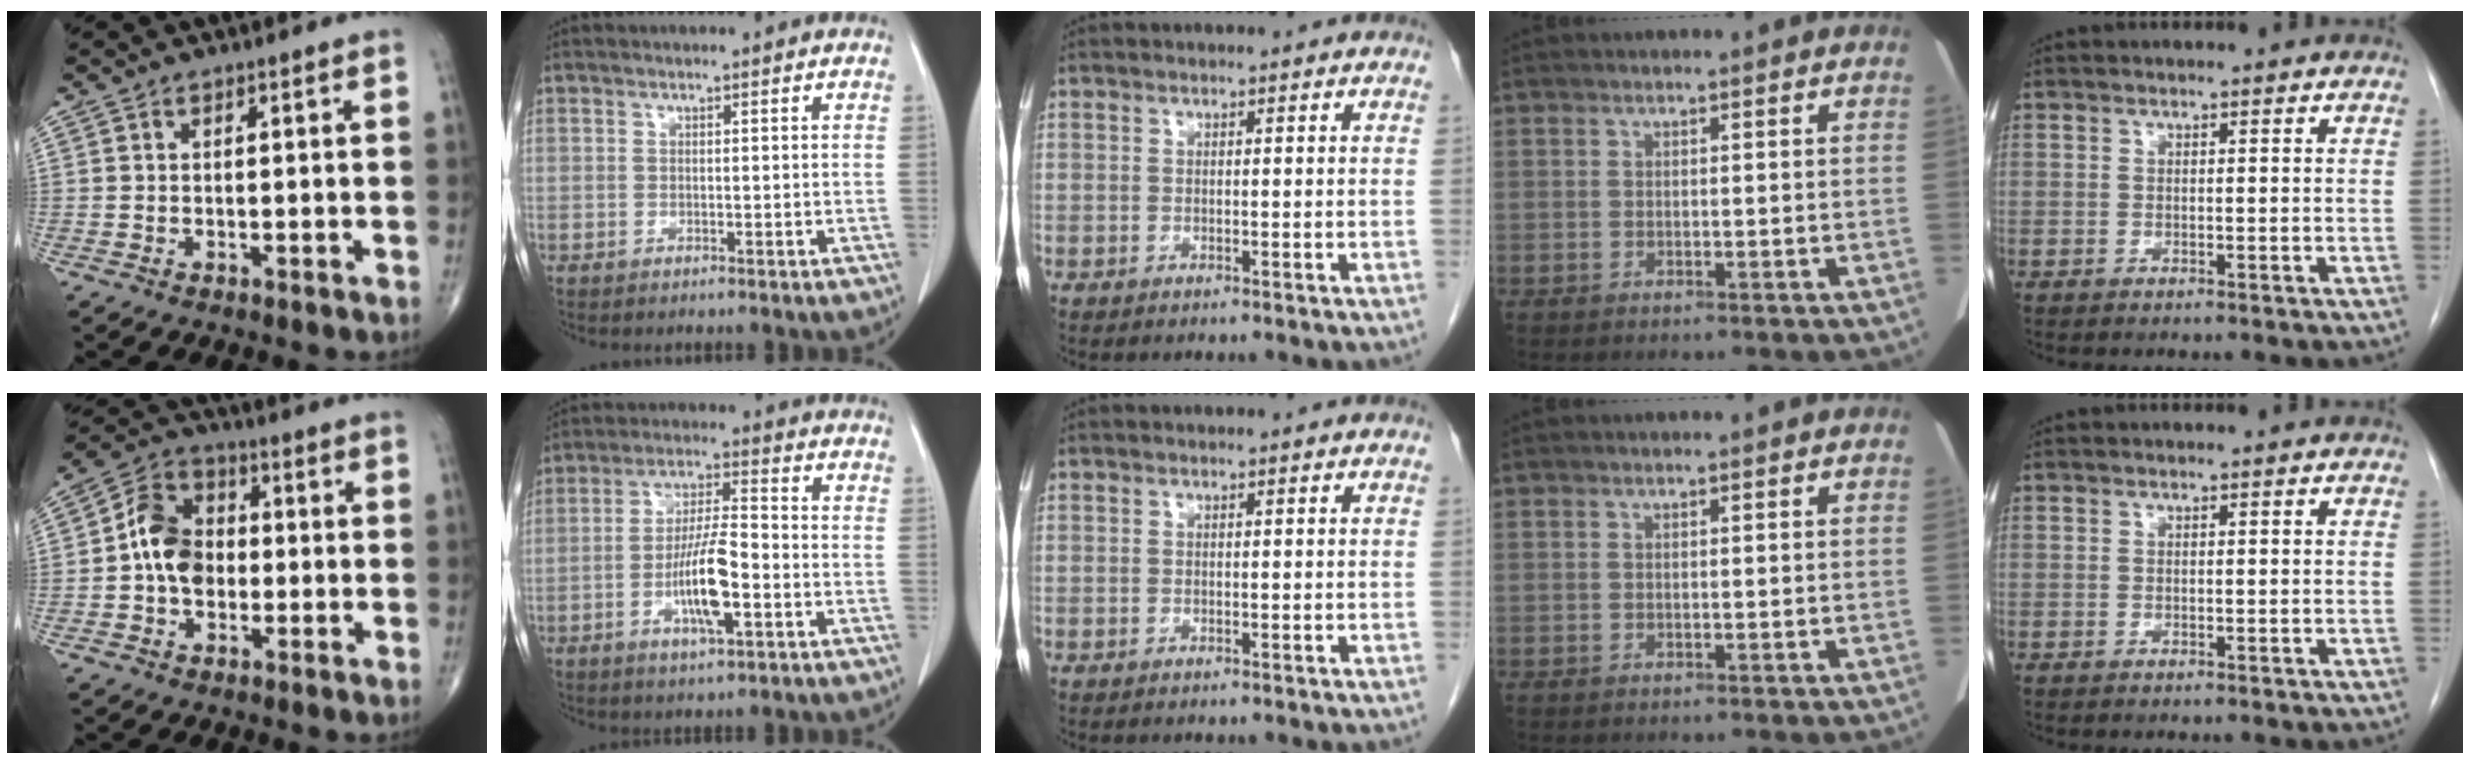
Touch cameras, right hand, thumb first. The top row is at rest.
{"thumb": {"total": 10.0, "force": [-0.6, 7.5, 6.6], "torque": [-0.096, 0.029, -0.024]}, "index": {"total": 9.5, "force": [-3.1, 1.8, 8.9], "torque": [-0.167, 0.001, -0.056]}}